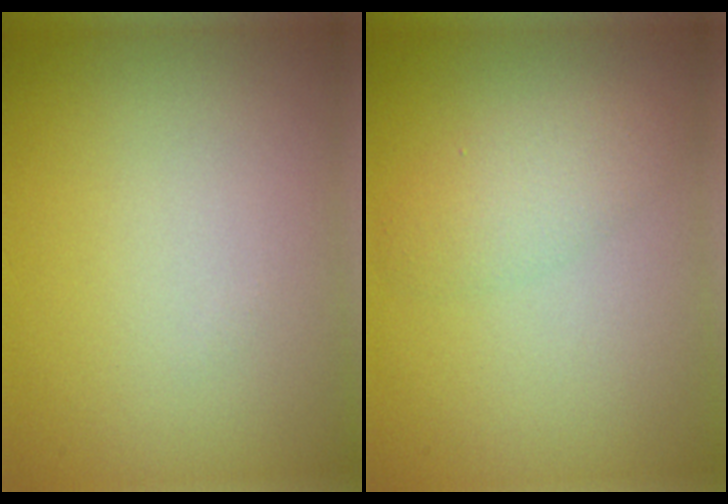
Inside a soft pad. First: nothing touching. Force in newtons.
{"total": 2.4, "press": 2.4, "slide": 0.2}